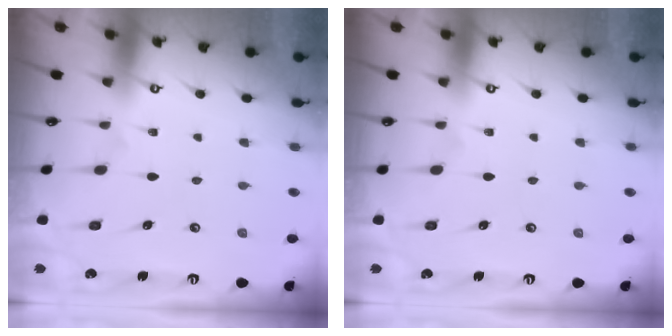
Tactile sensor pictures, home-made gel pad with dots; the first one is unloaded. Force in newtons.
{"total": 0.0}